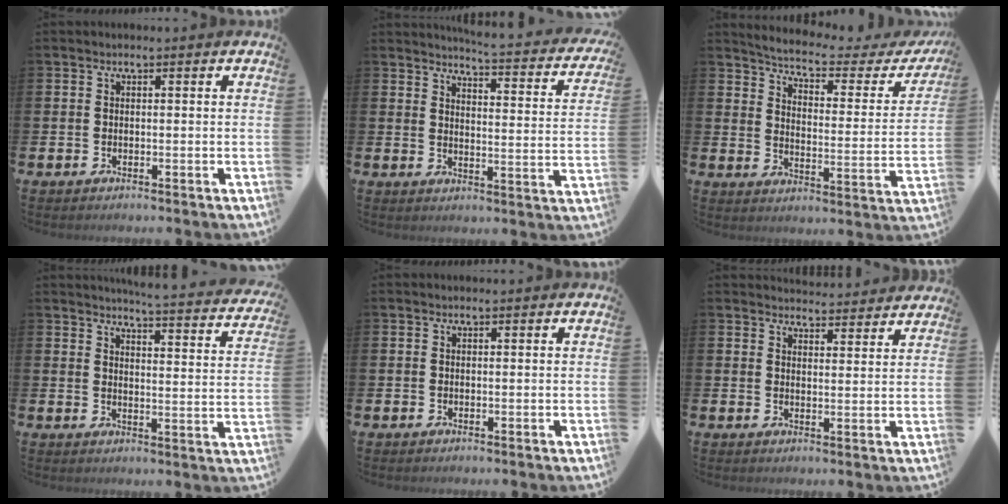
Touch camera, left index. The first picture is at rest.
{"total": 4.2, "force": [4.0, -0.2, 1.0], "torque": [-0.024, -0.042, 0.061]}
{"total": 4.5, "force": [4.1, 0.7, 1.7], "torque": [-0.059, -0.032, 0.060]}
{"total": 4.8, "force": [4.7, -0.4, 1.1], "torque": [-0.033, -0.037, 0.077]}
{"total": 0.0}
{"total": 4.3, "force": [4.3, 0.5, -0.1], "torque": [0.004, -0.030, 0.076]}